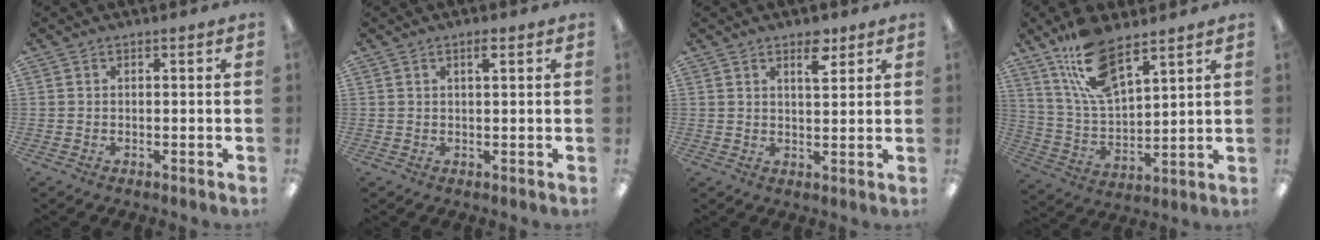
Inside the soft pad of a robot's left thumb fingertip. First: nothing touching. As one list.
[{"total": 1.9, "force": [1.2, 0.4, 1.4], "torque": [-0.024, 0.000, 0.019]}, {"total": 5.3, "force": [3.6, 2.1, 3.3], "torque": [-0.034, -0.016, 0.055]}, {"total": 15.5, "force": [10.5, 6.2, 9.6], "torque": [-0.195, -0.033, 0.191]}]